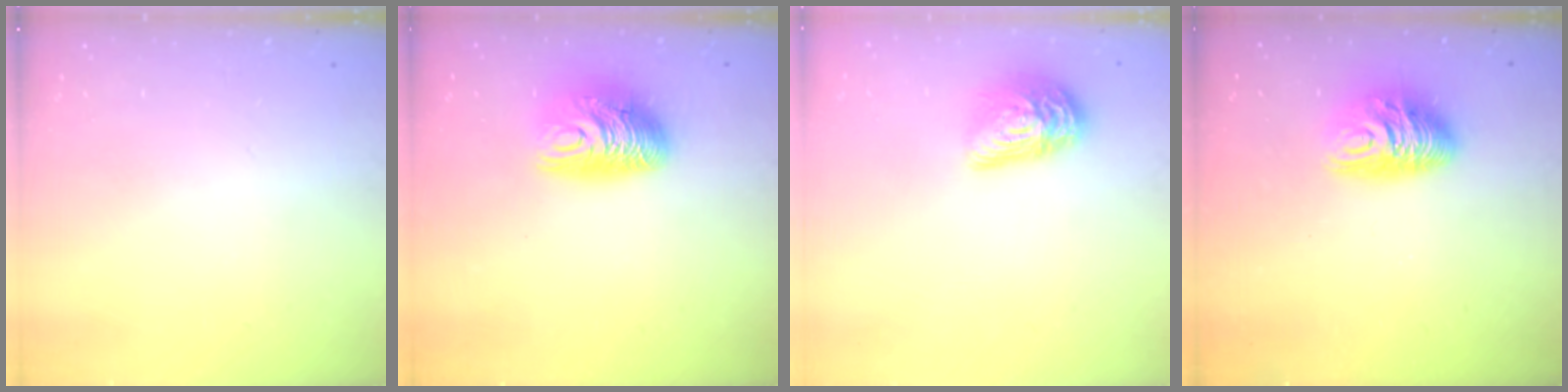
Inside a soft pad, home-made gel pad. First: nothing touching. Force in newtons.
{"total": 11.1, "press": 11.1, "slide": 0.8}
{"total": 12.8, "press": 12.8, "slide": 0.5}
{"total": 9.8, "press": 9.8, "slide": 0.7}